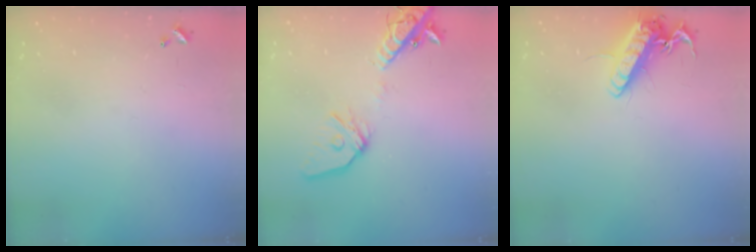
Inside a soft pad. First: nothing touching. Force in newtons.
{"total": 15.2, "press": 14.9, "slide": 3.0}
{"total": 13.8, "press": 13.7, "slide": 1.9}